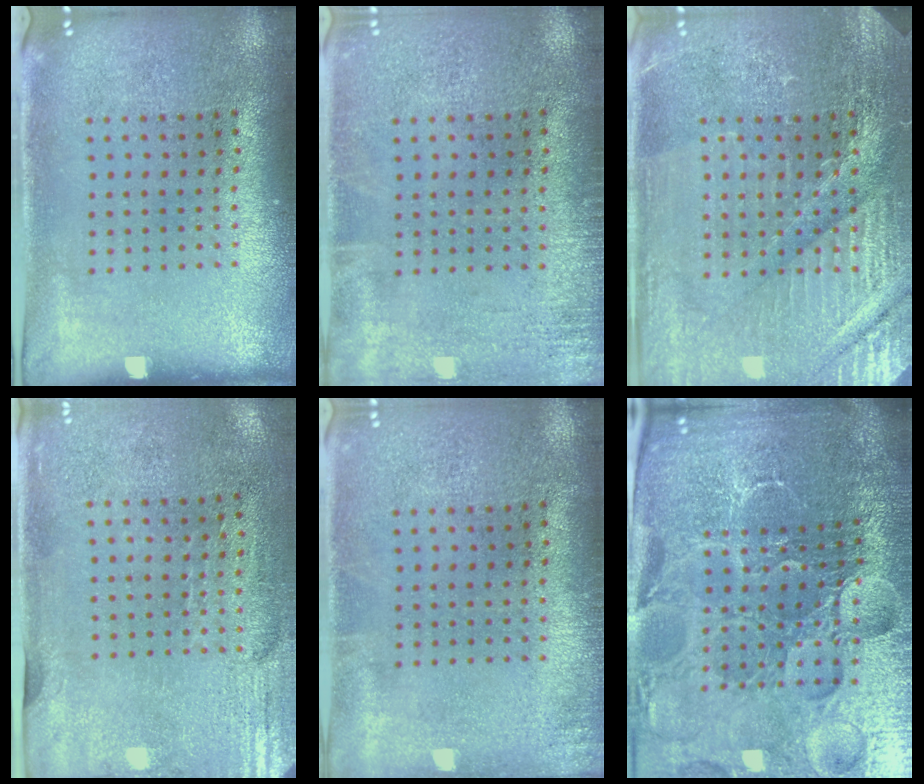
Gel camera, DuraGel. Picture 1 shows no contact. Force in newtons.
{"total": 1.5, "press": 1.5, "slide": 0.2}
{"total": 4.3, "press": 4.1, "slide": 1.1}
{"total": 3.0, "press": 2.5, "slide": 1.6}
{"total": 0.8, "press": 0.8, "slide": 0.1}
{"total": 6.8, "press": 6.0, "slide": 3.2}